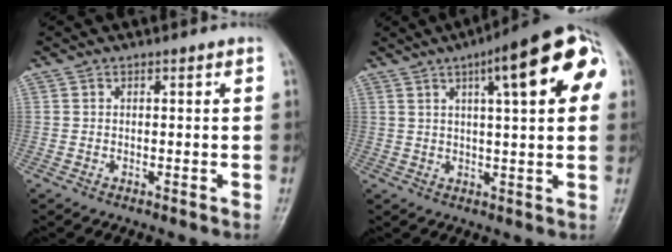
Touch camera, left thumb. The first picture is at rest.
{"total": 16.2, "force": [5.7, 4.0, 14.6], "torque": [-0.178, 0.016, 0.068]}